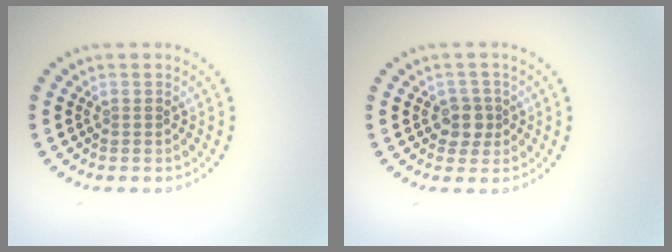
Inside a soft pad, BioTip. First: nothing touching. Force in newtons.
{"total": 2.0, "press": 1.7, "slide": 1.0}